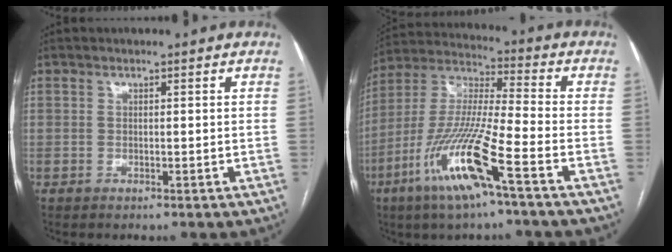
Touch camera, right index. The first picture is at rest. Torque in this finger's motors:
{"motor_torque": [1.59, -0.54, 1.02, 0.21]}